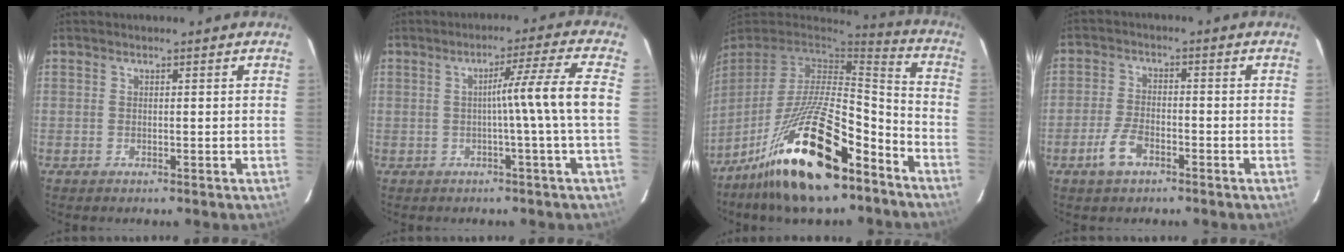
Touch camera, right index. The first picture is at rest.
{"total": 7.3, "force": [-0.4, -2.4, 6.9], "torque": [-0.100, 0.009, -0.002]}
{"total": 24.2, "force": [-15.4, 5.9, 17.7], "torque": [-0.336, -0.020, -0.268]}
{"total": 4.9, "force": [-2.8, 2.2, 3.3], "torque": [-0.075, 0.000, -0.053]}